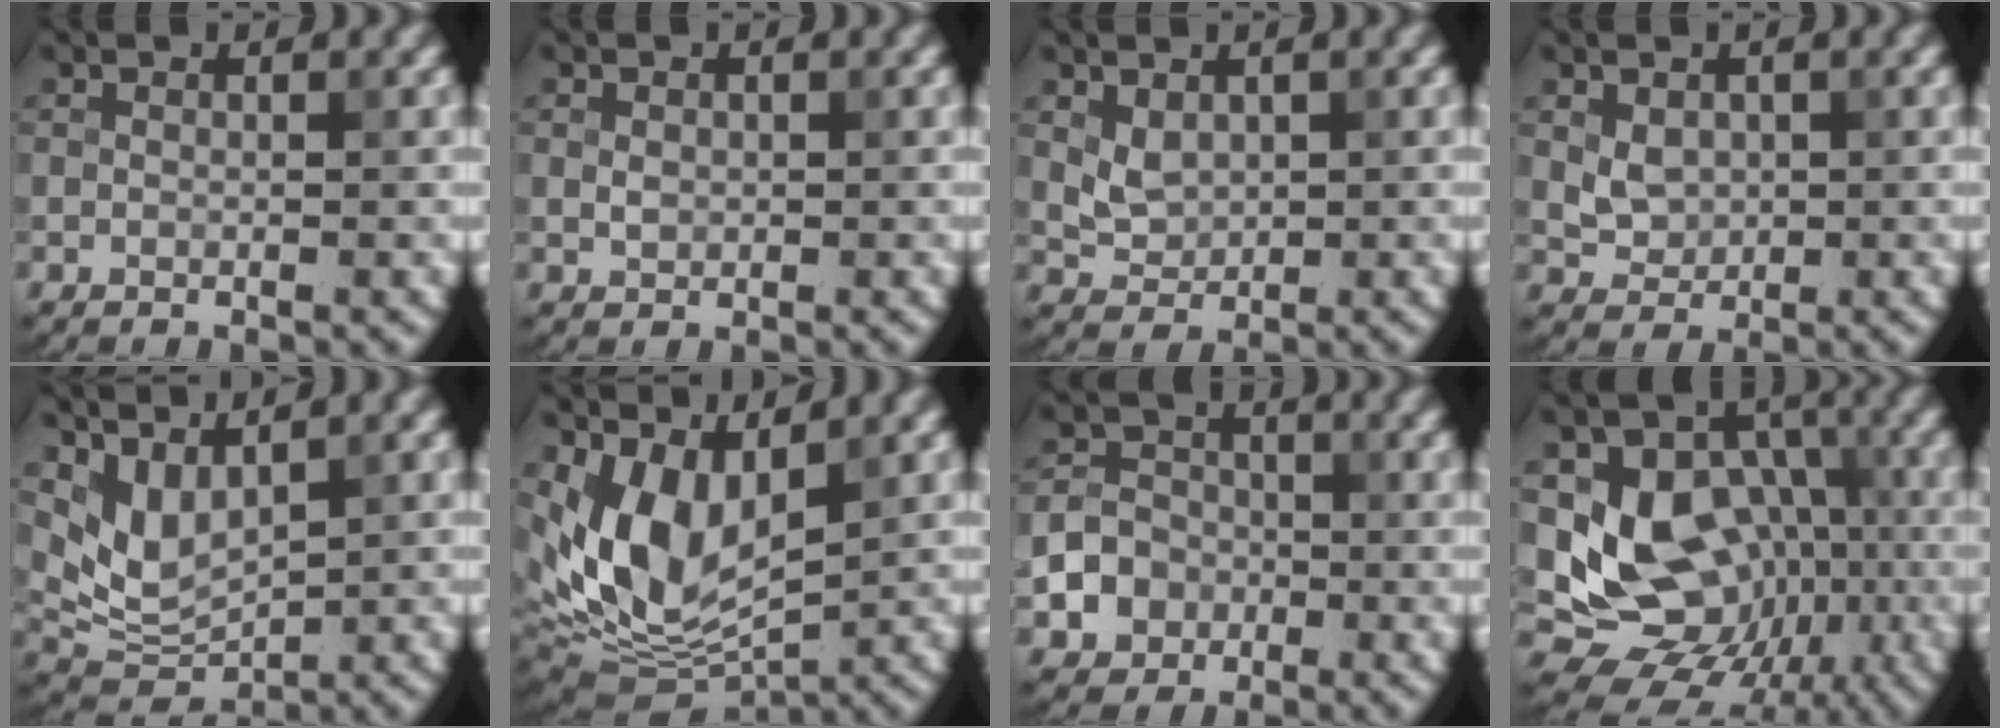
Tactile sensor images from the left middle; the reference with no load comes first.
{"total": 0.9, "force": [0.1, 0.7, 0.5], "torque": [-0.010, -0.001, 0.002]}
{"total": 2.0, "force": [0.7, 1.5, 1.2], "torque": [-0.024, -0.005, 0.020]}
{"total": 2.3, "force": [0.4, 1.8, 1.3], "torque": [-0.027, -0.003, 0.011]}
{"total": 4.2, "force": [2.4, 2.2, 2.6], "torque": [-0.061, -0.014, 0.056]}
{"total": 8.8, "force": [2.1, 5.2, 6.8], "torque": [-0.152, -0.014, 0.045]}
{"total": 3.8, "force": [-1.3, 3.4, 1.2], "torque": [-0.009, 0.002, -0.032]}
{"total": 12.5, "force": [-0.9, 10.1, 7.3], "torque": [-0.099, -0.009, -0.022]}